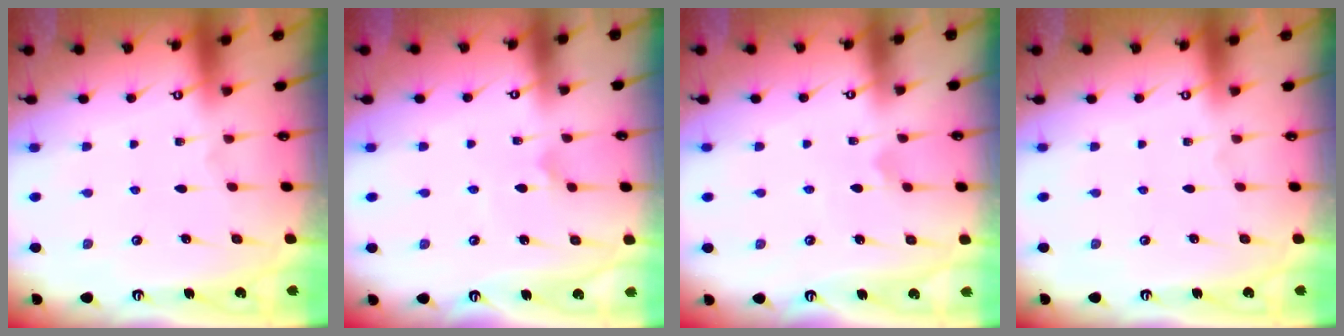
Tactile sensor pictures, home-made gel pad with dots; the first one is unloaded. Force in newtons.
{"total": 2.6, "press": 2.6, "slide": 0.3}
{"total": 4.7, "press": 4.7, "slide": 0.5}
{"total": 0.0}